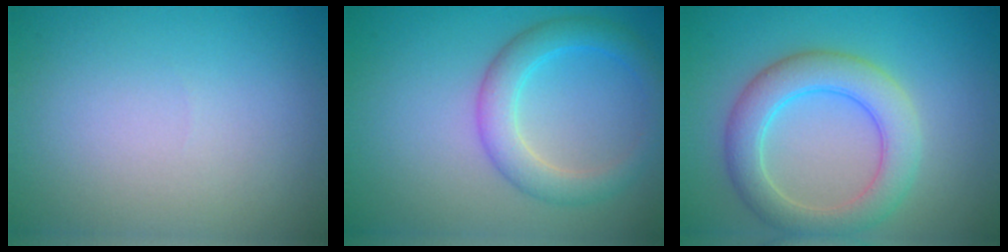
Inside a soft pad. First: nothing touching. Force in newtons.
{"total": 3.9, "press": 3.9, "slide": 0.2}
{"total": 5.4, "press": 5.4, "slide": 0.3}